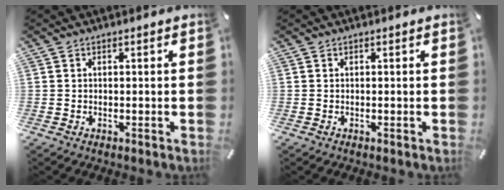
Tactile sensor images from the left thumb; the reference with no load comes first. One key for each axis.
{"total": 0.0}